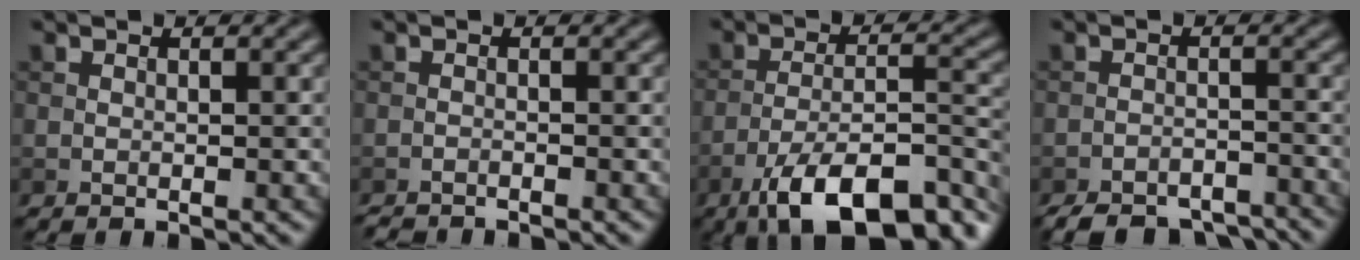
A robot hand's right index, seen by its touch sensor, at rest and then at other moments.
{"total": 1.6, "force": [-1.6, 0.1, 0.2], "torque": [-0.002, -0.007, -0.030]}
{"total": 12.8, "force": [-8.8, 4.0, 8.3], "torque": [-0.132, -0.001, -0.147]}
{"total": 7.2, "force": [-6.6, 2.3, 1.8], "torque": [-0.018, -0.010, -0.094]}